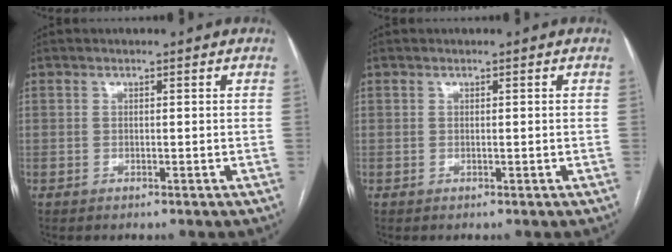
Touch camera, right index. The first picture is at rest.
{"total": 0.0}